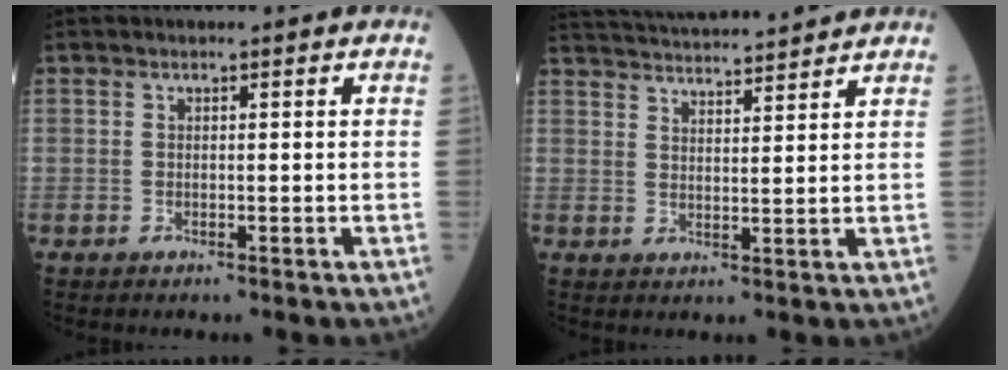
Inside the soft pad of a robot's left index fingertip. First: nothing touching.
{"total": 14.5, "force": [13.8, 1.0, 4.3], "torque": [-0.087, 0.032, 0.209]}